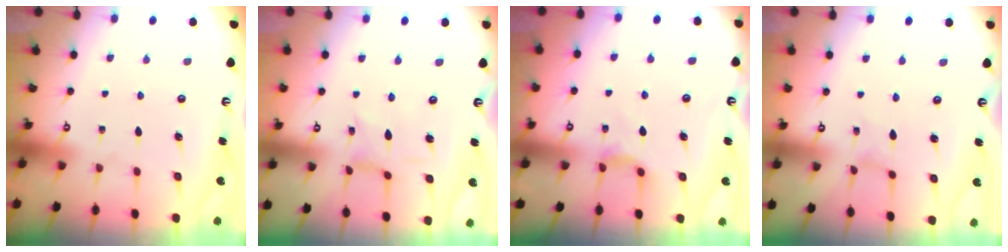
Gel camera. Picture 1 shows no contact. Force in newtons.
{"total": 0.8, "press": 0.8, "slide": 0.3}
{"total": 2.5, "press": 2.5, "slide": 0.4}
{"total": 0.0}